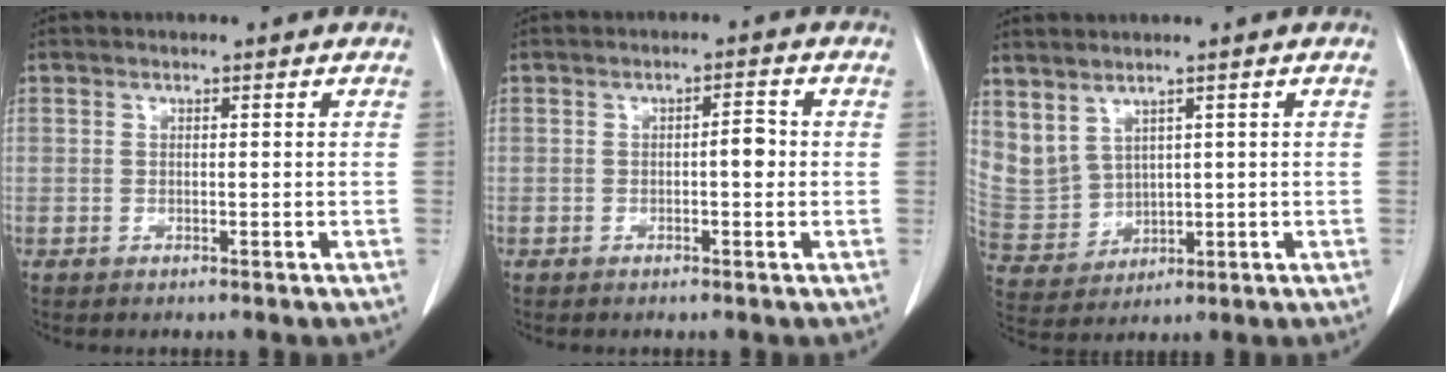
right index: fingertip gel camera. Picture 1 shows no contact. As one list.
[{"total": 2.5, "force": [-0.2, 0.7, 2.3], "torque": [-0.030, 0.005, -0.005]}, {"total": 8.7, "force": [4.7, 6.3, 3.6], "torque": [-0.100, 0.008, 0.123]}]